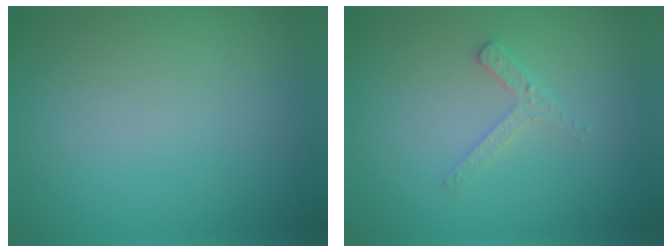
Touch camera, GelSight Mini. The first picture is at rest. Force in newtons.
{"total": 1.7, "press": 1.7, "slide": 0.3}